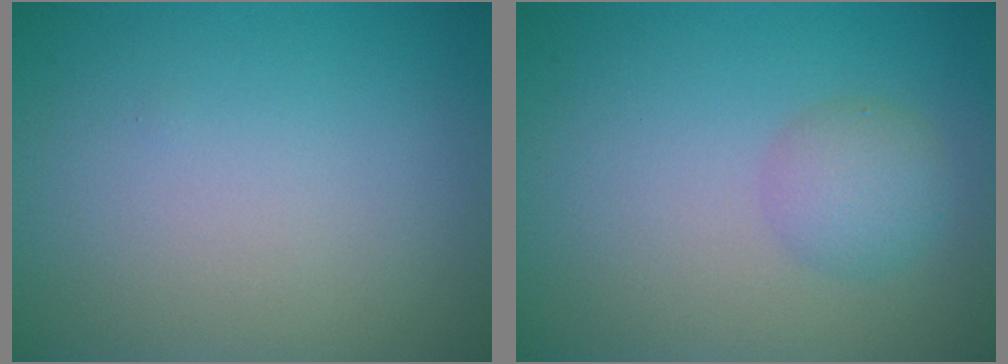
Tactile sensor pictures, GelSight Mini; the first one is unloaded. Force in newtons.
{"total": 2.4, "press": 2.4, "slide": 0.0}